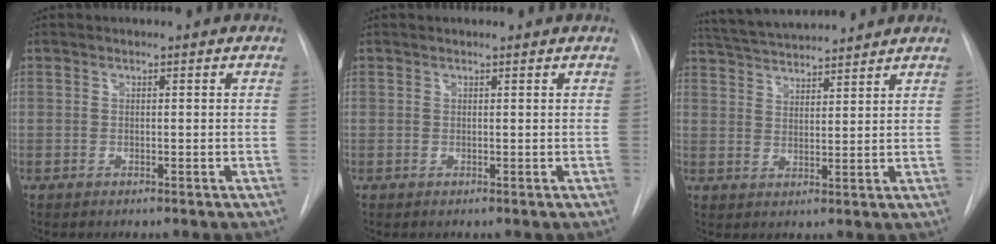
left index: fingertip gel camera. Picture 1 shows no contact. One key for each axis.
{"total": 1.2, "fx": 1.2, "fy": 0.1, "fz": 0.1, "tx": -0.008, "ty": 0.008, "tz": 0.011}
{"total": 2.6, "fx": 2.6, "fy": 0.2, "fz": 0.6, "tx": -0.008, "ty": 0.029, "tz": 0.042}